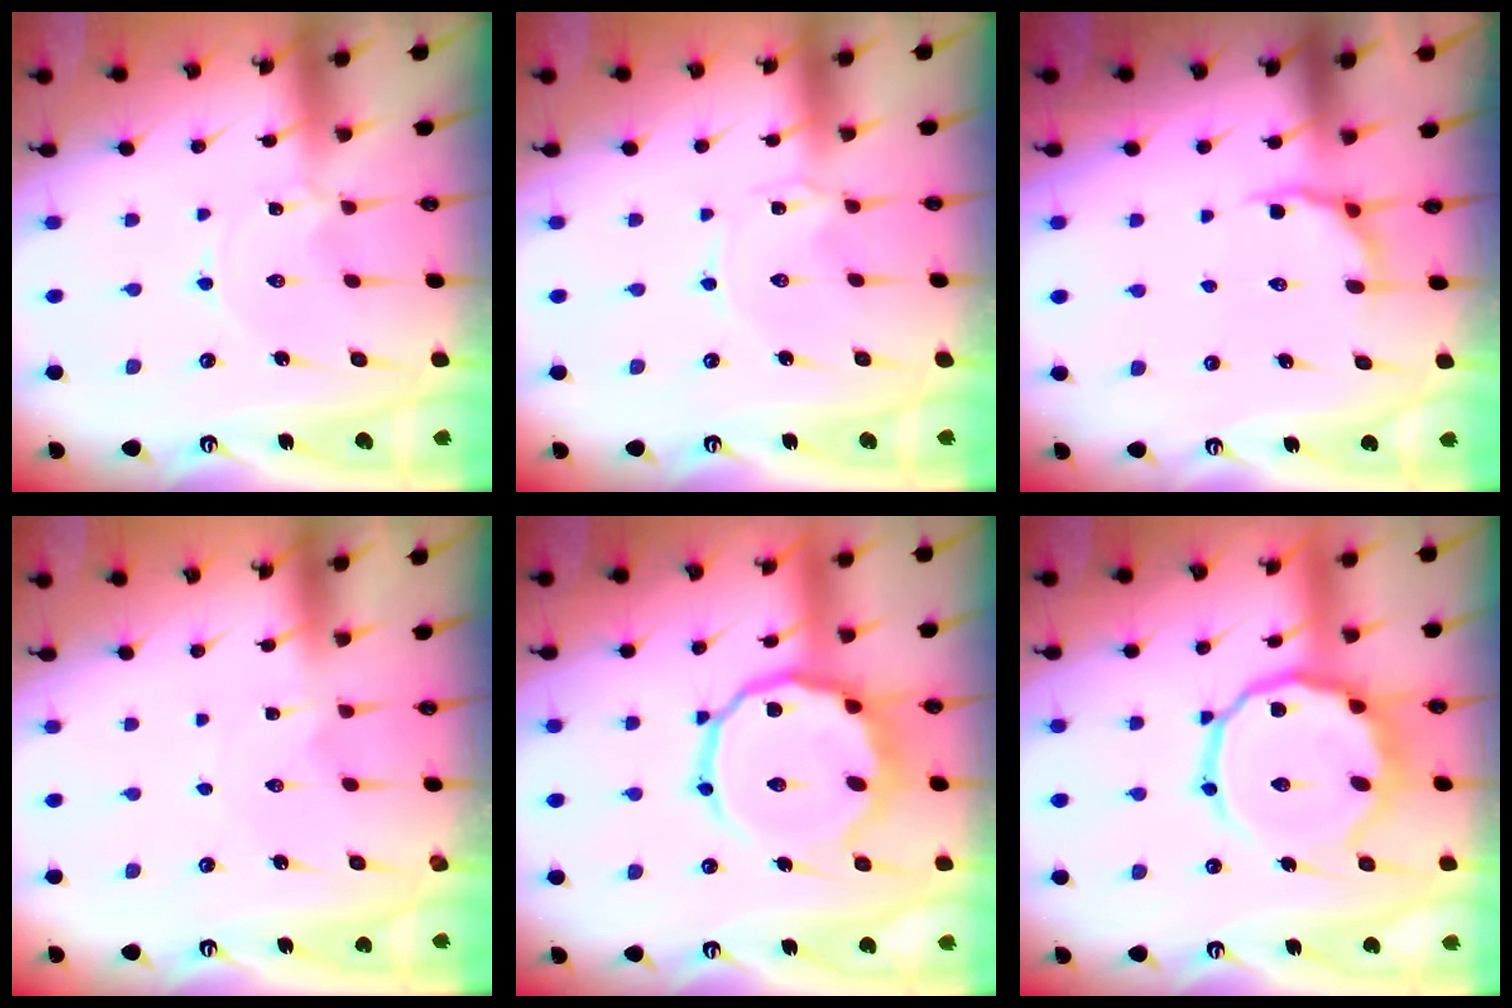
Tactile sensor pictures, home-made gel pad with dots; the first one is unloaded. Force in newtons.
{"total": 0.8, "press": 0.8, "slide": 0.1}
{"total": 4.8, "press": 4.1, "slide": 2.4}
{"total": 0.6, "press": 0.6, "slide": 0.1}
{"total": 15.2, "press": 15.1, "slide": 2.1}
{"total": 15.2, "press": 15.1, "slide": 2.1}